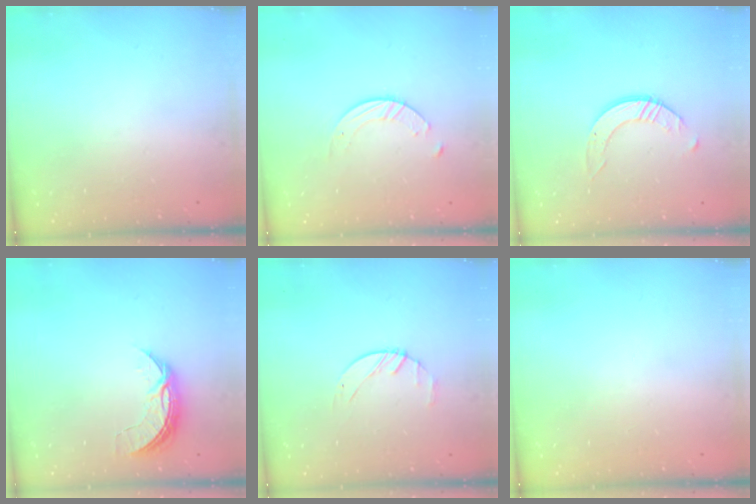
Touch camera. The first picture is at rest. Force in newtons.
{"total": 1.4, "press": 1.4, "slide": 0.2}
{"total": 2.5, "press": 2.5, "slide": 0.3}
{"total": 6.8, "press": 6.8, "slide": 0.7}
{"total": 1.9, "press": 1.9, "slide": 0.3}
{"total": 0.0}